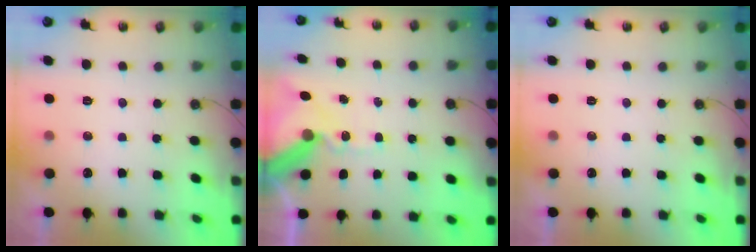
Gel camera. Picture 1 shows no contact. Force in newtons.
{"total": 13.5, "press": 13.4, "slide": 1.9}
{"total": 0.0}